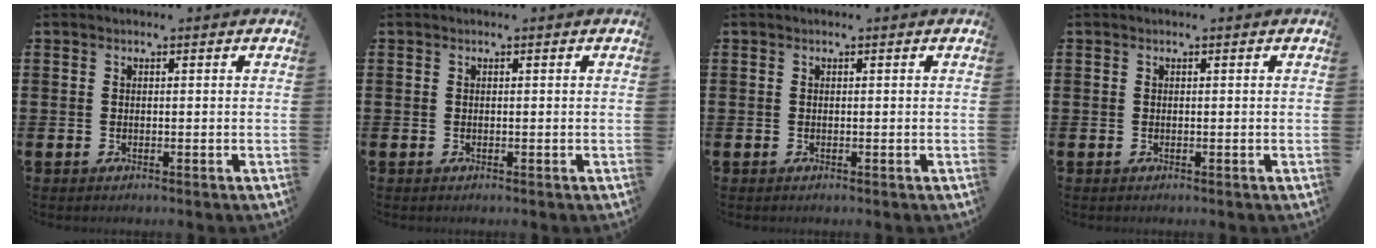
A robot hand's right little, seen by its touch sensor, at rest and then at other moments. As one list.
[{"total": 0.0}, {"total": 0.0}, {"total": 0.0}]